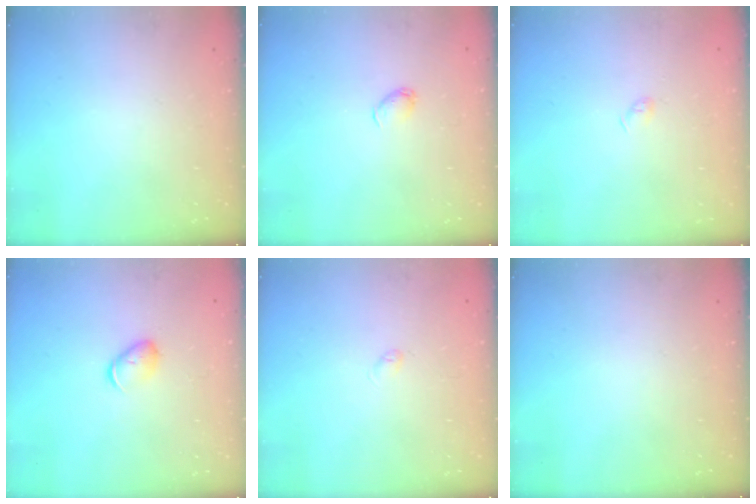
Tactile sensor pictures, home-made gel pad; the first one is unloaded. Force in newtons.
{"total": 2.7, "press": 2.7, "slide": 0.5}
{"total": 2.6, "press": 2.5, "slide": 0.4}
{"total": 5.4, "press": 5.3, "slide": 0.8}
{"total": 2.5, "press": 2.5, "slide": 0.5}
{"total": 0.0}